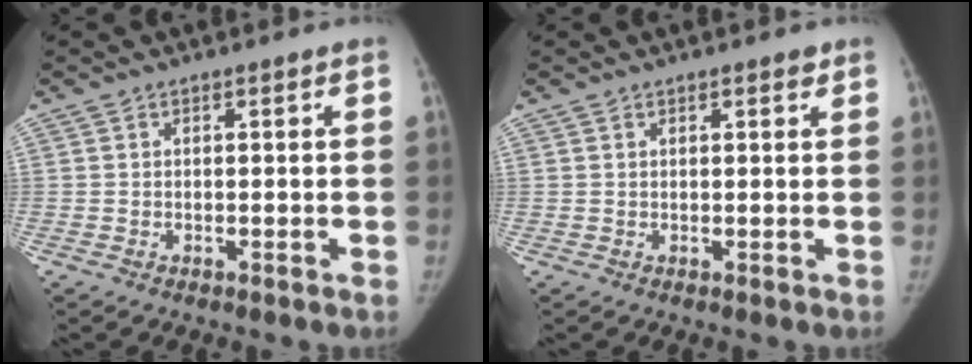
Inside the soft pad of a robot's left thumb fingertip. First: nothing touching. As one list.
[{"total": 1.3, "force": [1.0, 0.5, 0.8], "torque": [-0.006, -0.004, 0.012]}]